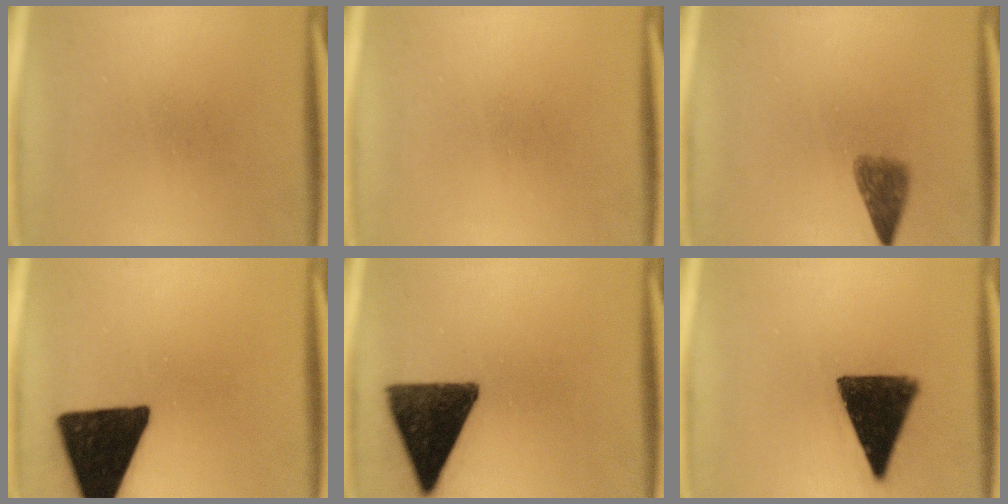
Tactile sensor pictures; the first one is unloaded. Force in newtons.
{"total": 0.0}
{"total": 3.5}
{"total": 18.0}
{"total": 14.0}
{"total": 14.1}